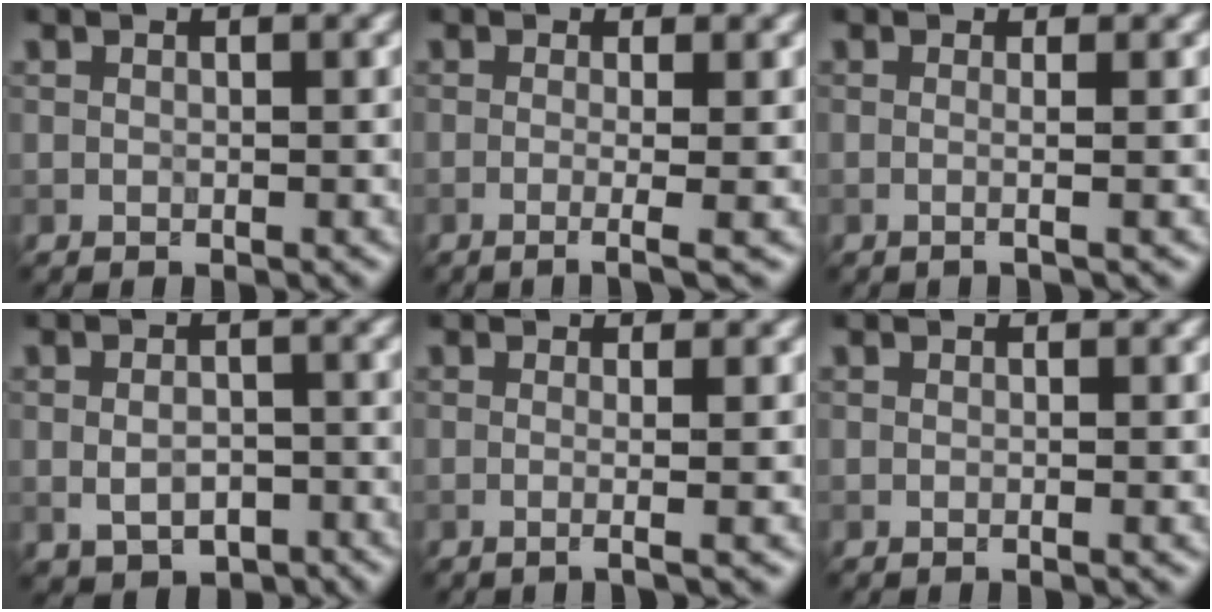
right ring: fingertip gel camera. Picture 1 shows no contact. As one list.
[{"total": 3.1, "force": [-0.3, 1.1, 2.9], "torque": [-0.033, 0.001, -0.019]}, {"total": 2.9, "force": [0.6, 1.5, 2.4], "torque": [-0.009, 0.002, -0.028]}, {"total": 3.7, "force": [-1.3, 2.4, 2.5], "torque": [-0.040, -0.002, -0.020]}, {"total": 3.1, "force": [0.4, 1.4, 2.7], "torque": [-0.018, 0.003, -0.025]}, {"total": 0.6, "force": [0.0, 0.1, 0.6], "torque": [-0.010, -0.009, -0.004]}]